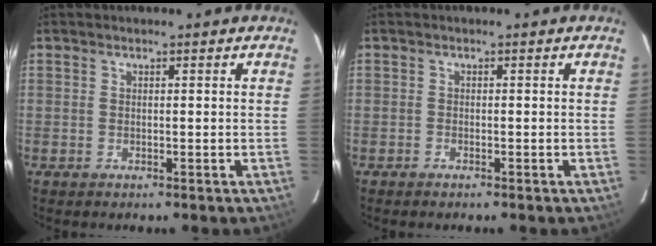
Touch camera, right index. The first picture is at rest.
{"total": 0.7, "force": [-0.7, 0.2, 0.2], "torque": [-0.007, 0.000, -0.015]}